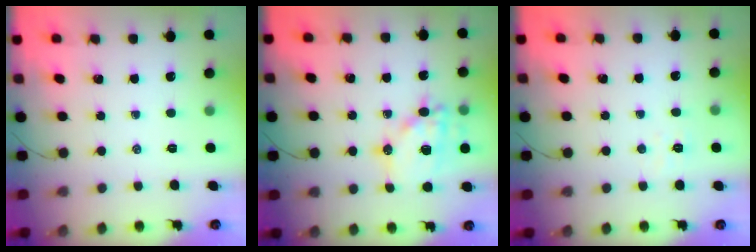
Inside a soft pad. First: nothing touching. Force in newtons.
{"total": 16.8, "press": 16.5, "slide": 3.4}
{"total": 2.5, "press": 2.4, "slide": 0.7}